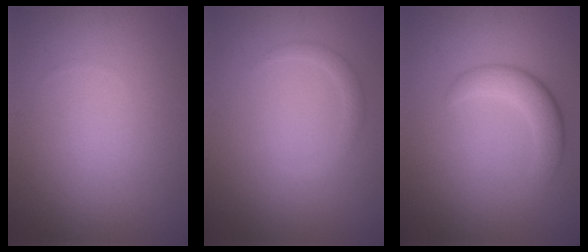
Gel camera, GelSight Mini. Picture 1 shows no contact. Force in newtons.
{"total": 1.4, "press": 1.4, "slide": 0.1}
{"total": 3.5, "press": 3.5, "slide": 0.3}